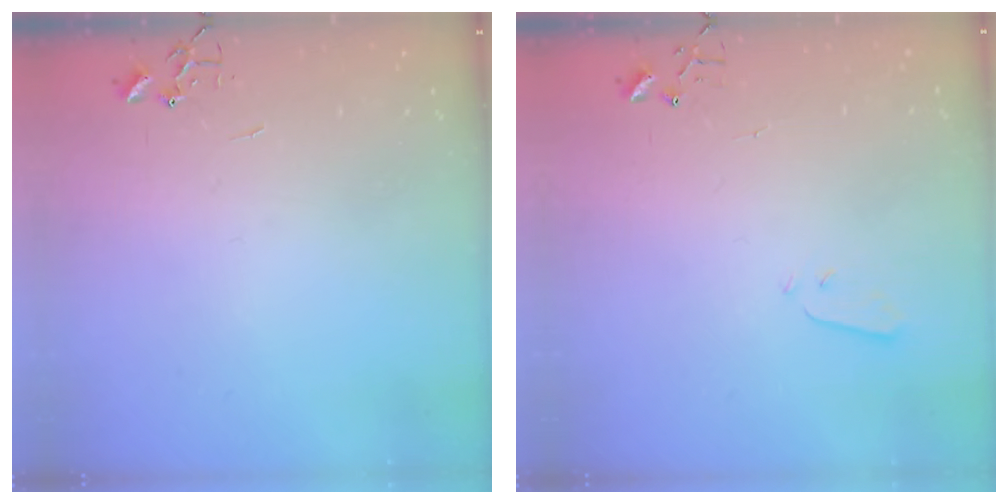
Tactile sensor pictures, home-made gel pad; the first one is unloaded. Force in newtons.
{"total": 2.9, "press": 2.9, "slide": 0.1}